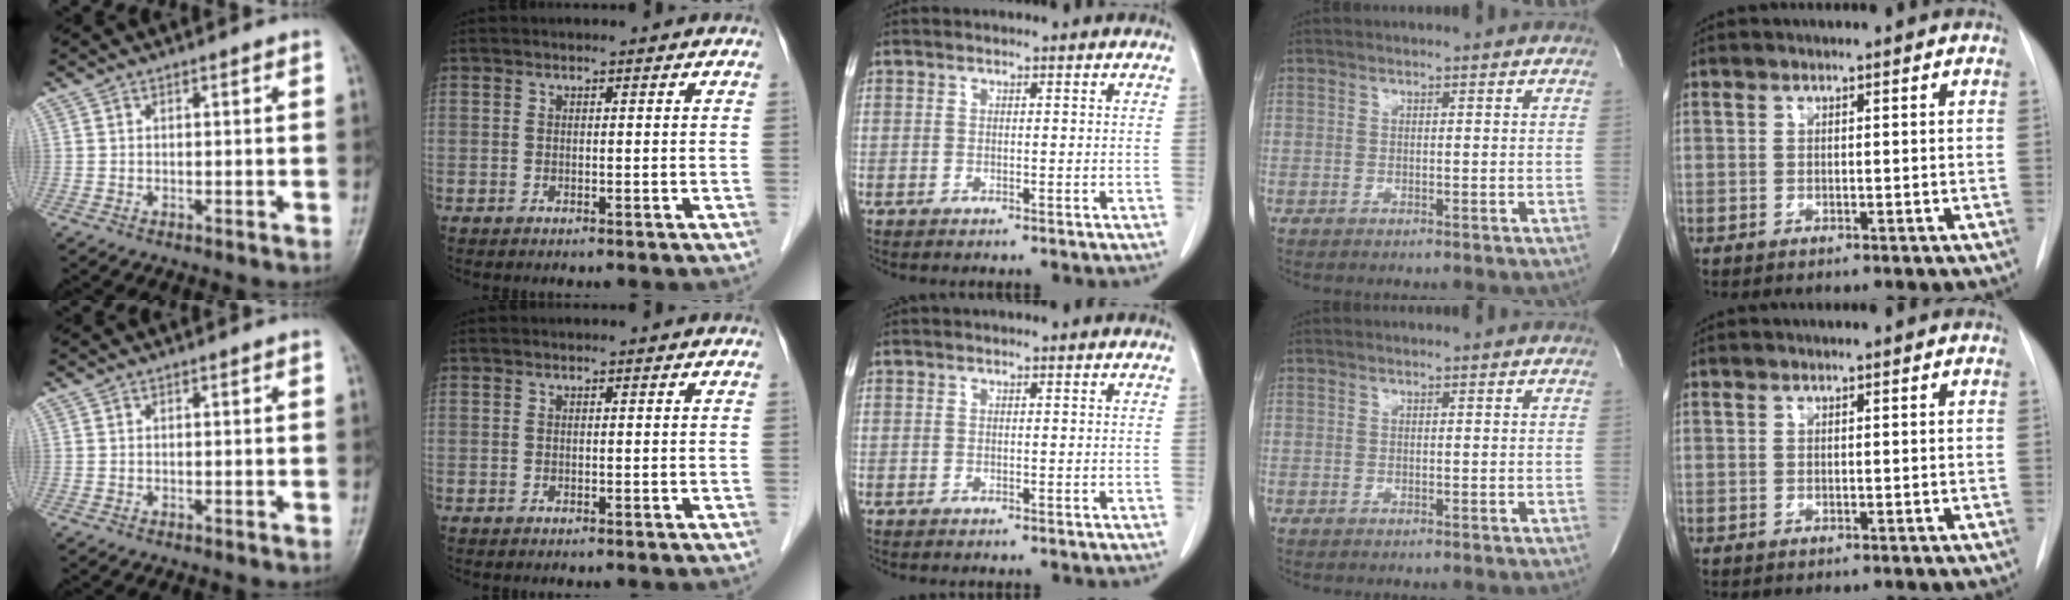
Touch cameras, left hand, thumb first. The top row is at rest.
{}